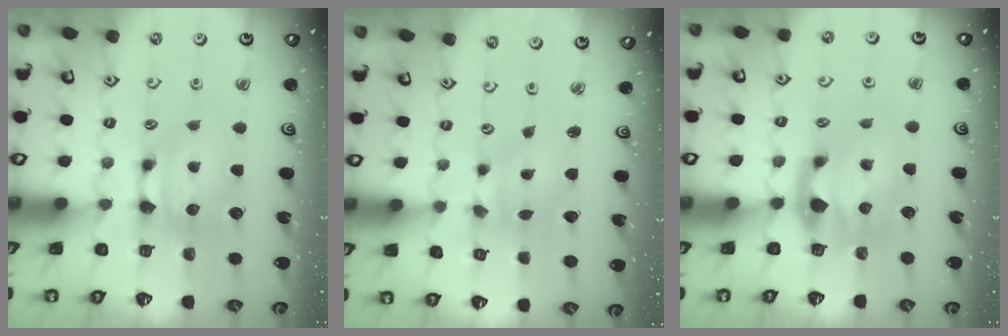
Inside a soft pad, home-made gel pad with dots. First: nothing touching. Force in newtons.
{"total": 1.2, "press": 0.2, "slide": 1.1}
{"total": 1.9, "press": 1.3, "slide": 1.4}